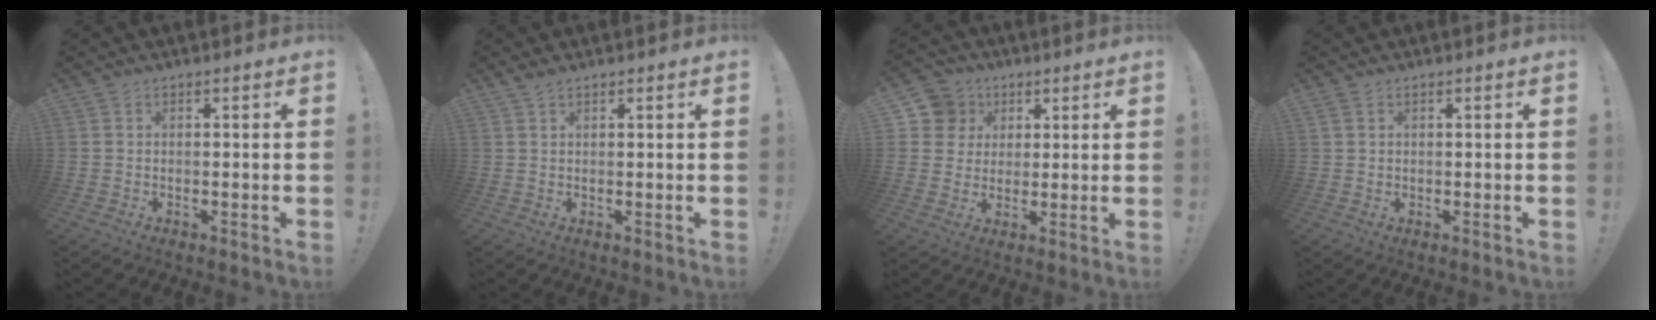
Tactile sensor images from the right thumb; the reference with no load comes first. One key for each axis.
{"total": 1.6, "fx": 1.2, "fy": 0.4, "fz": 0.9, "tx": -0.027, "ty": 0.001, "tz": 0.024}
{"total": 9.7, "fx": 3.4, "fy": 8.8, "fz": 2.1, "tx": -0.019, "ty": -0.017, "tz": 0.070}
{"total": 1.0, "fx": 0.7, "fy": 0.7, "fz": 0.4, "tx": -0.015, "ty": 0.004, "tz": 0.015}